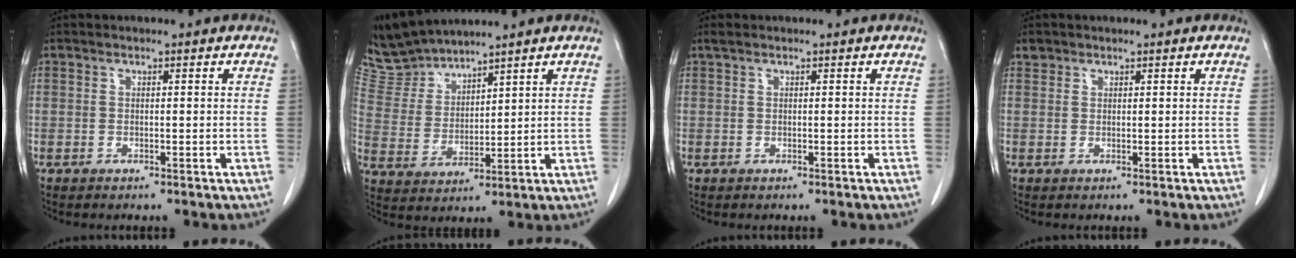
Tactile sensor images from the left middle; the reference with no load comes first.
{"total": 7.2, "force": [7.2, 0.4, 0.3], "torque": [-0.027, 0.010, 0.161]}
{"total": 0.6, "force": [0.5, 0.1, 0.3], "torque": [-0.014, 0.011, 0.012]}
{"total": 1.1, "force": [0.8, 0.7, 0.0], "torque": [0.005, 0.007, 0.012]}